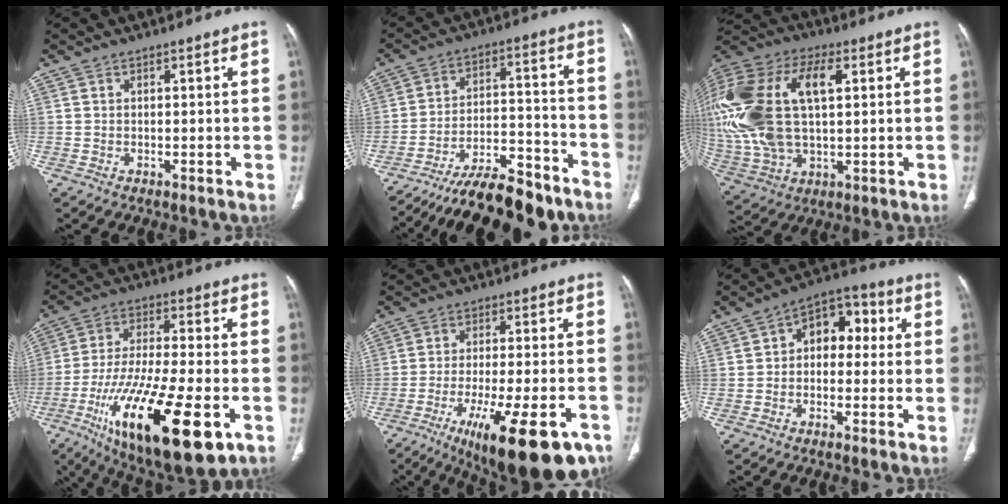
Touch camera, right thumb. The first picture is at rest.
{"total": 16.9, "force": [-14.4, 4.9, 7.5], "torque": [-0.124, 0.081, -0.240]}
{"total": 27.9, "force": [5.3, 15.1, 22.8], "torque": [-0.535, 0.024, 0.104]}
{"total": 25.6, "force": [-9.8, 8.2, 22.2], "torque": [-0.414, -0.001, -0.154]}
{"total": 20.1, "force": [-11.3, 5.8, 15.6], "torque": [-0.201, 0.026, -0.166]}
{"total": 9.4, "force": [0.9, 6.4, 6.8], "torque": [-0.063, 0.035, -0.001]}